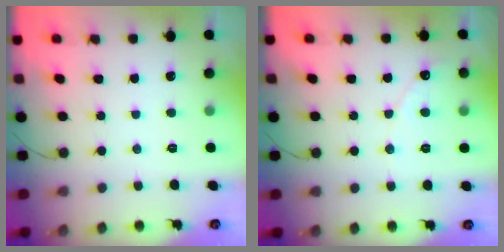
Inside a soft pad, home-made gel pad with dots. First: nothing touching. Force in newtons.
{"total": 3.7, "press": 3.6, "slide": 0.4}